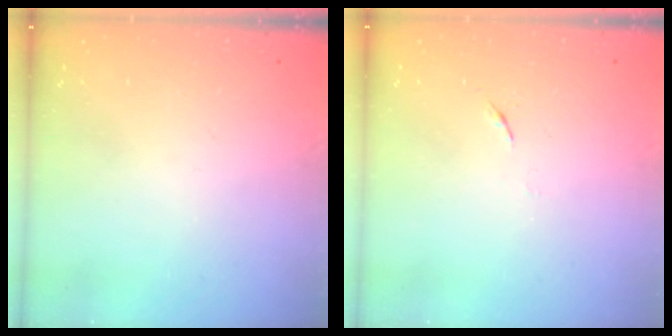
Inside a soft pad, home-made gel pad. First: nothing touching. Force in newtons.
{"total": 3.5, "press": 3.4, "slide": 0.6}